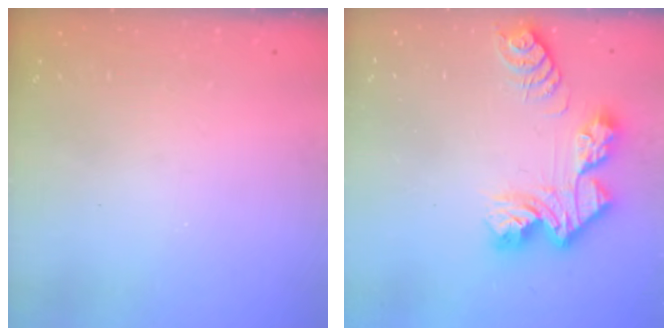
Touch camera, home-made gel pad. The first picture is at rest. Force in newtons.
{"total": 12.0, "press": 12.0, "slide": 1.1}